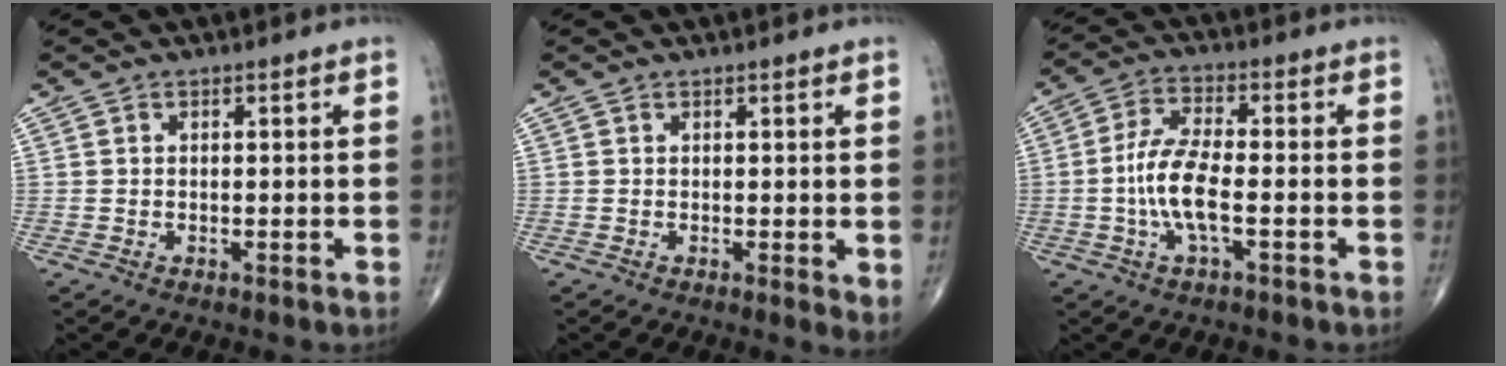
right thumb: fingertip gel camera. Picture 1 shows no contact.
{"total": 2.5, "force": [0.6, 0.9, 2.3], "torque": [-0.034, -0.010, 0.009]}
{"total": 7.6, "force": [-1.7, 2.3, 7.1], "torque": [-0.157, 0.013, -0.036]}